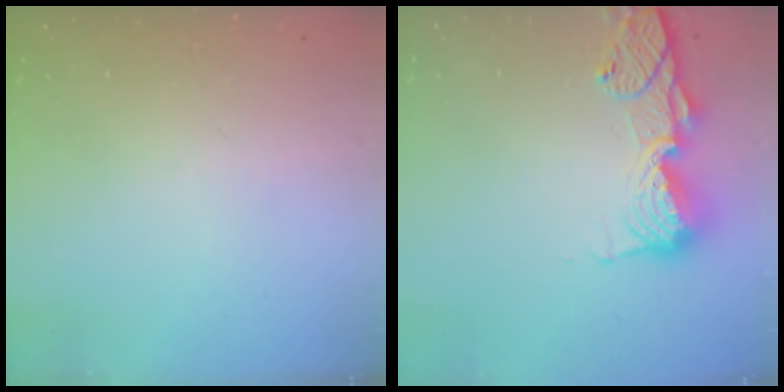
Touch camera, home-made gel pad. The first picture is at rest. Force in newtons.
{"total": 14.3, "press": 14.2, "slide": 1.3}